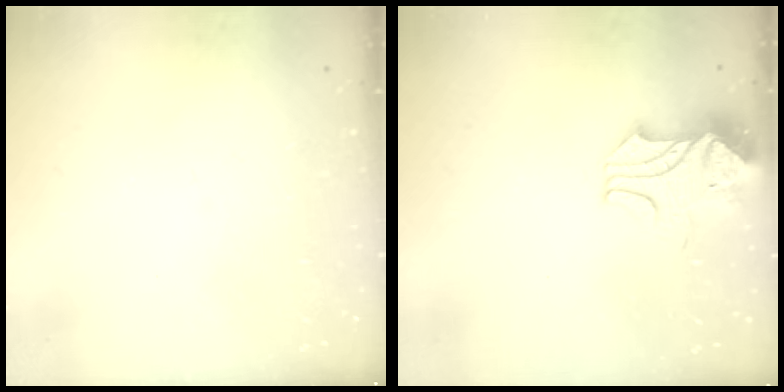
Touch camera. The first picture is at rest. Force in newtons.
{"total": 2.2, "press": 2.1, "slide": 0.8}